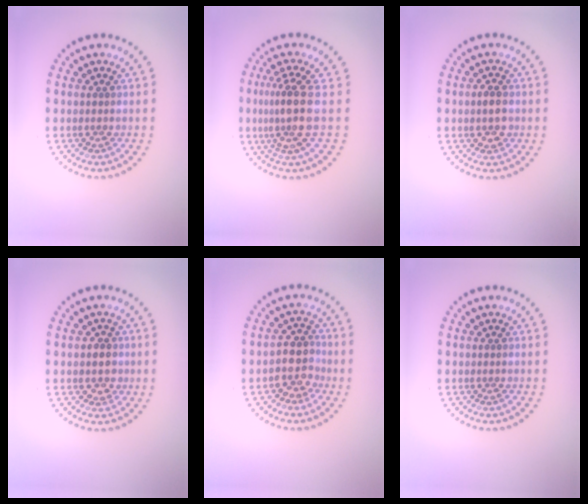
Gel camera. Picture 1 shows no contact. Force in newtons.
{"total": 3.8, "press": 2.9, "slide": 2.5}
{"total": 2.1, "press": 2.0, "slide": 0.3}
{"total": 2.0, "press": 1.8, "slide": 0.8}
{"total": 2.8, "press": 2.5, "slide": 1.3}
{"total": 0.0}